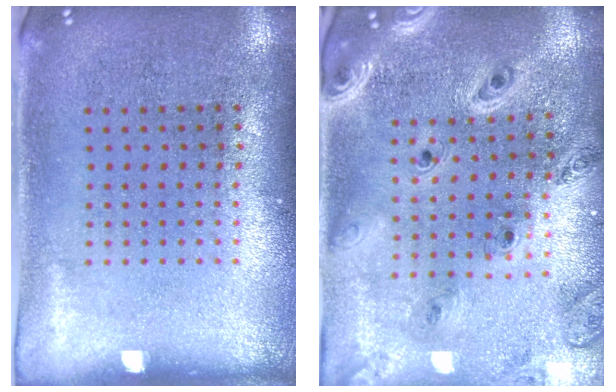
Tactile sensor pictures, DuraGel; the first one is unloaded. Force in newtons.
{"total": 1.8, "press": 1.7, "slide": 0.4}